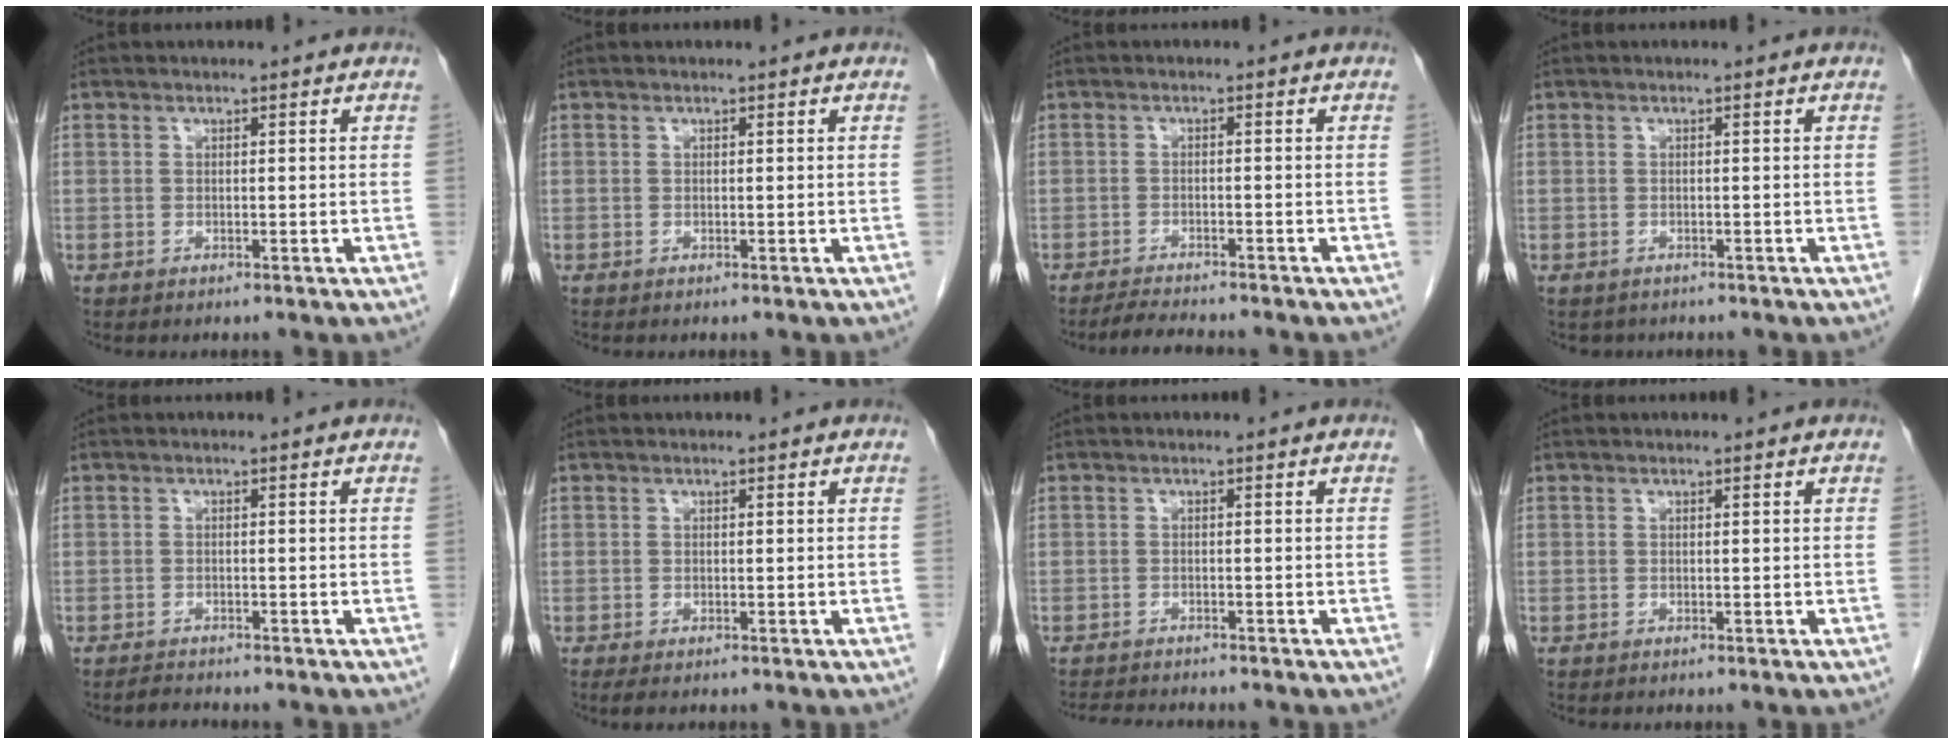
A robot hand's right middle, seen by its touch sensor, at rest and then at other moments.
{"total": 0.0}
{"total": 4.7, "force": [-4.4, 0.1, 1.7], "torque": [-0.031, -0.015, -0.071]}
{"total": 1.5, "force": [-1.3, 0.8, 0.1], "torque": [-0.013, -0.003, -0.016]}
{"total": 1.4, "force": [-1.4, 0.1, 0.1], "torque": [-0.010, -0.007, -0.021]}
{"total": 1.5, "force": [-1.1, 0.4, 0.9], "torque": [-0.012, -0.003, -0.012]}
{"total": 5.4, "force": [-5.1, 0.5, 1.8], "torque": [-0.028, -0.013, -0.077]}
{"total": 0.0}